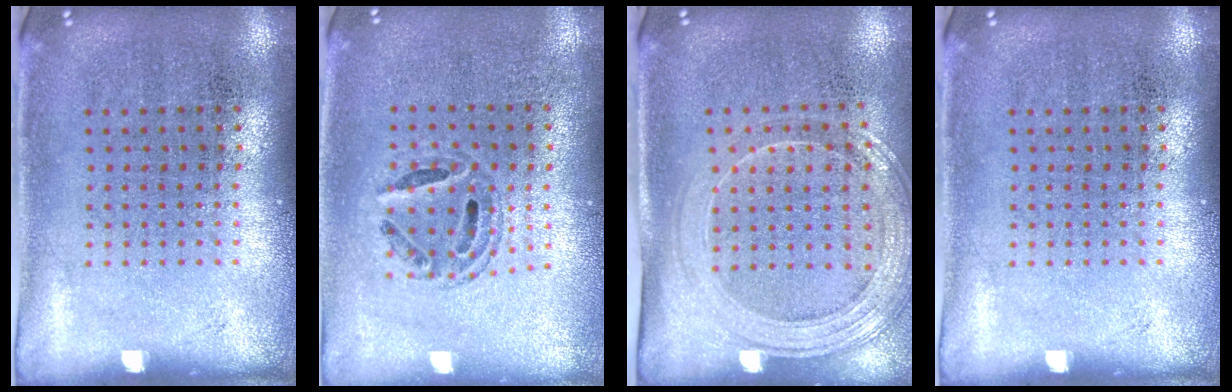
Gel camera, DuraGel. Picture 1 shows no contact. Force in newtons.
{"total": 0.6, "press": 0.6, "slide": 0.2}
{"total": 1.7, "press": 1.6, "slide": 0.6}
{"total": 0.0}